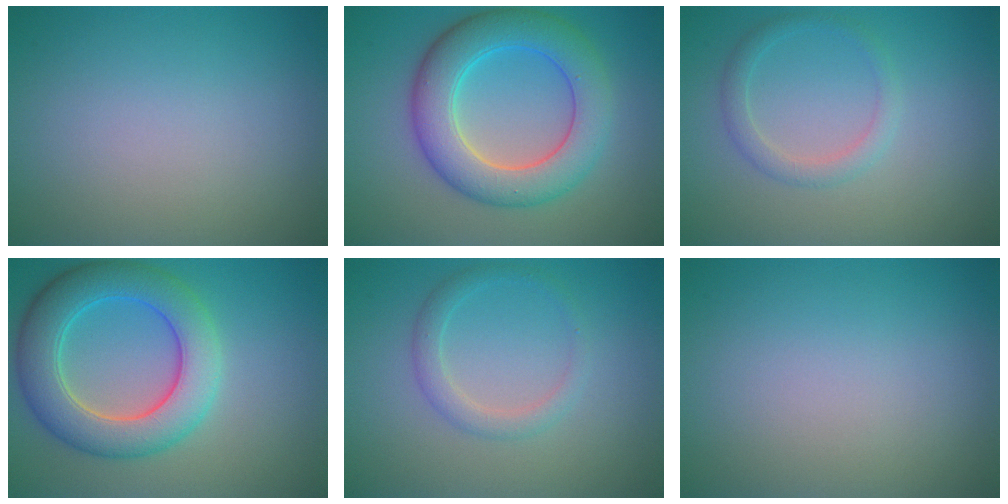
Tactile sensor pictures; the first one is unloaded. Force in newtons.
{"total": 7.4, "press": 7.4, "slide": 0.1}
{"total": 1.9, "press": 1.9, "slide": 0.1}
{"total": 7.4, "press": 7.4, "slide": 0.4}
{"total": 2.0, "press": 2.0, "slide": 0.0}
{"total": 0.0}